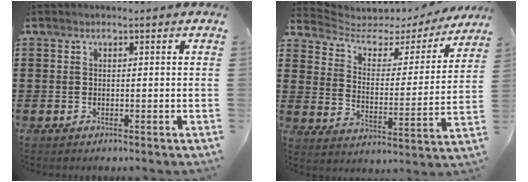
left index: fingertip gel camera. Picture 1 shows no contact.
{"total": 3.7, "force": [2.7, 2.1, 1.5], "torque": [-0.051, -0.020, 0.037]}